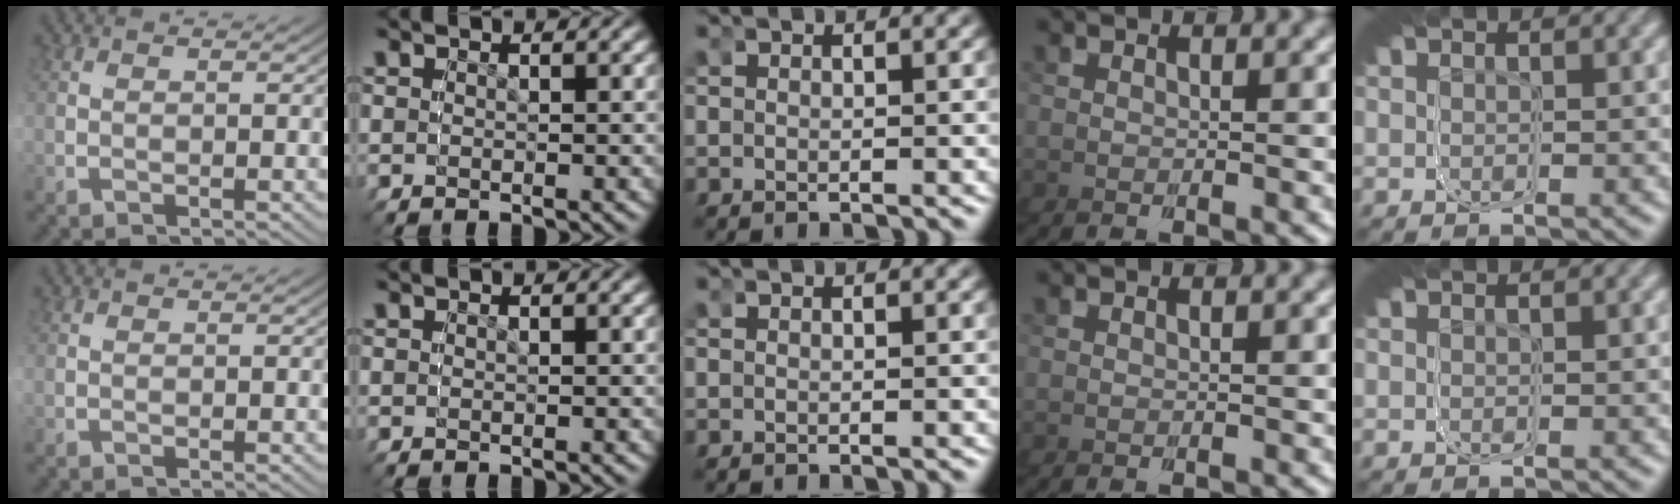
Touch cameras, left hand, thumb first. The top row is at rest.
{}